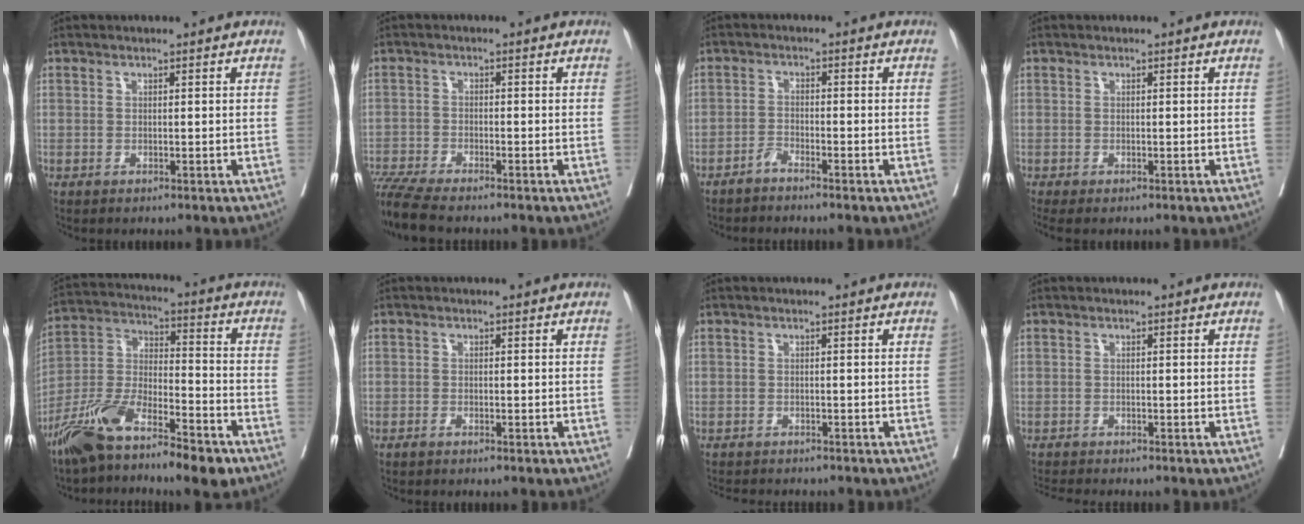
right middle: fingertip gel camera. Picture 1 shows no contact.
{"total": 8.1, "force": [-7.2, 0.3, 3.6], "torque": [-0.069, -0.018, -0.127]}
{"total": 2.0, "force": [-1.9, 0.1, 0.7], "torque": [-0.016, -0.001, -0.038]}
{"total": 2.5, "force": [-2.1, 0.4, 1.3], "torque": [-0.018, -0.009, -0.032]}
{"total": 15.5, "force": [-11.1, 4.0, 10.1], "torque": [-0.197, 0.006, -0.202]}
{"total": 1.1, "force": [-0.9, 0.2, 0.6], "torque": [-0.013, -0.001, -0.014]}
{"total": 5.9, "force": [-5.5, 1.1, 1.8], "torque": [-0.028, -0.008, -0.078]}
{"total": 3.7, "force": [-3.5, -0.3, 1.1], "torque": [-0.018, -0.015, -0.057]}